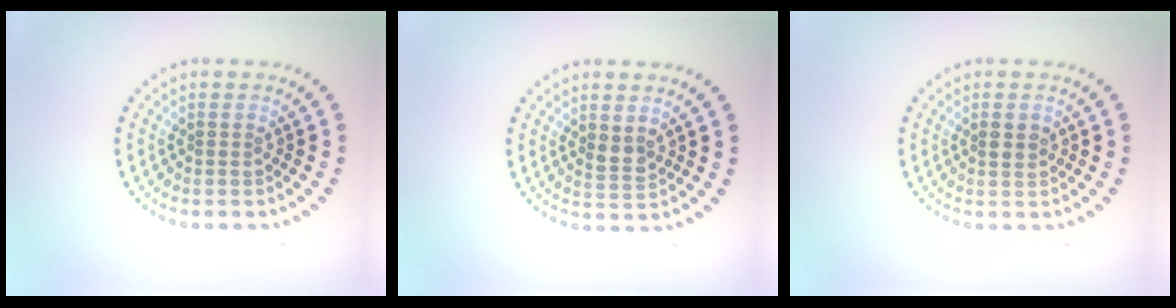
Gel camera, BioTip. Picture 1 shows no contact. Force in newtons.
{"total": 1.5, "press": 1.4, "slide": 0.6}
{"total": 1.2, "press": 1.2, "slide": 0.2}